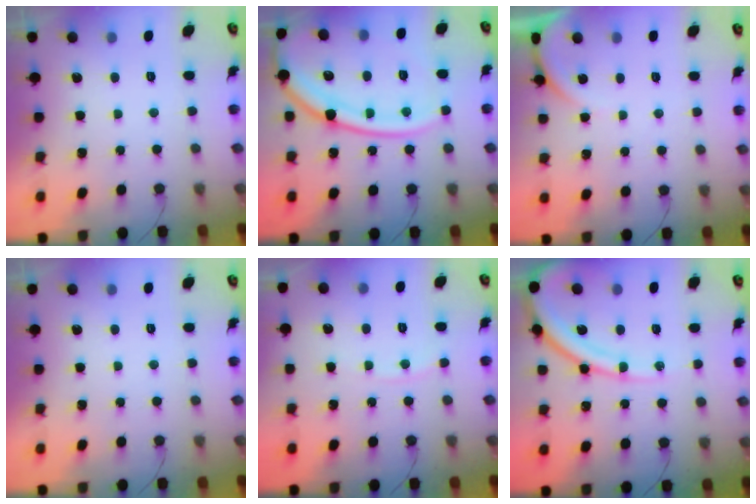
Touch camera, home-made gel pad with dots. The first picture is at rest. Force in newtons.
{"total": 18.3, "press": 18.2, "slide": 2.3}
{"total": 1.6, "press": 1.6, "slide": 0.4}
{"total": 0.0}
{"total": 5.6, "press": 5.6, "slide": 0.7}
{"total": 13.3, "press": 13.2, "slide": 1.4}